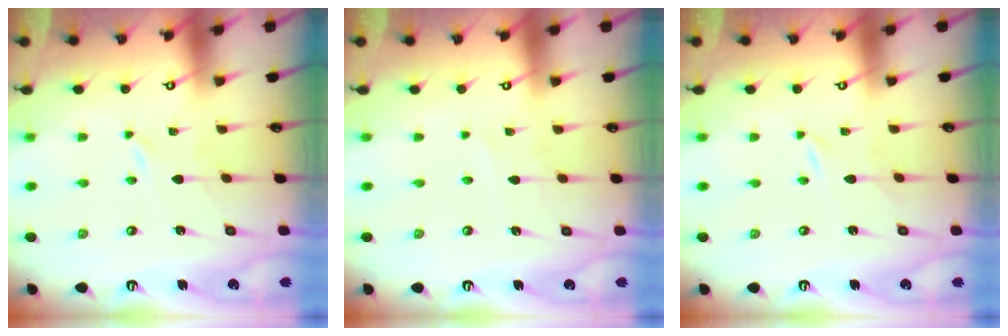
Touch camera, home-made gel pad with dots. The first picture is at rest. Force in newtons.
{"total": 1.6, "press": 1.6, "slide": 0.1}
{"total": 0.0}